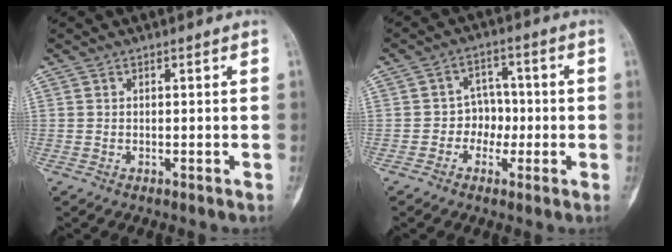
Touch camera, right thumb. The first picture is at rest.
{"total": 5.2, "force": [-1.2, 4.5, 2.4], "torque": [0.006, 0.018, -0.033]}